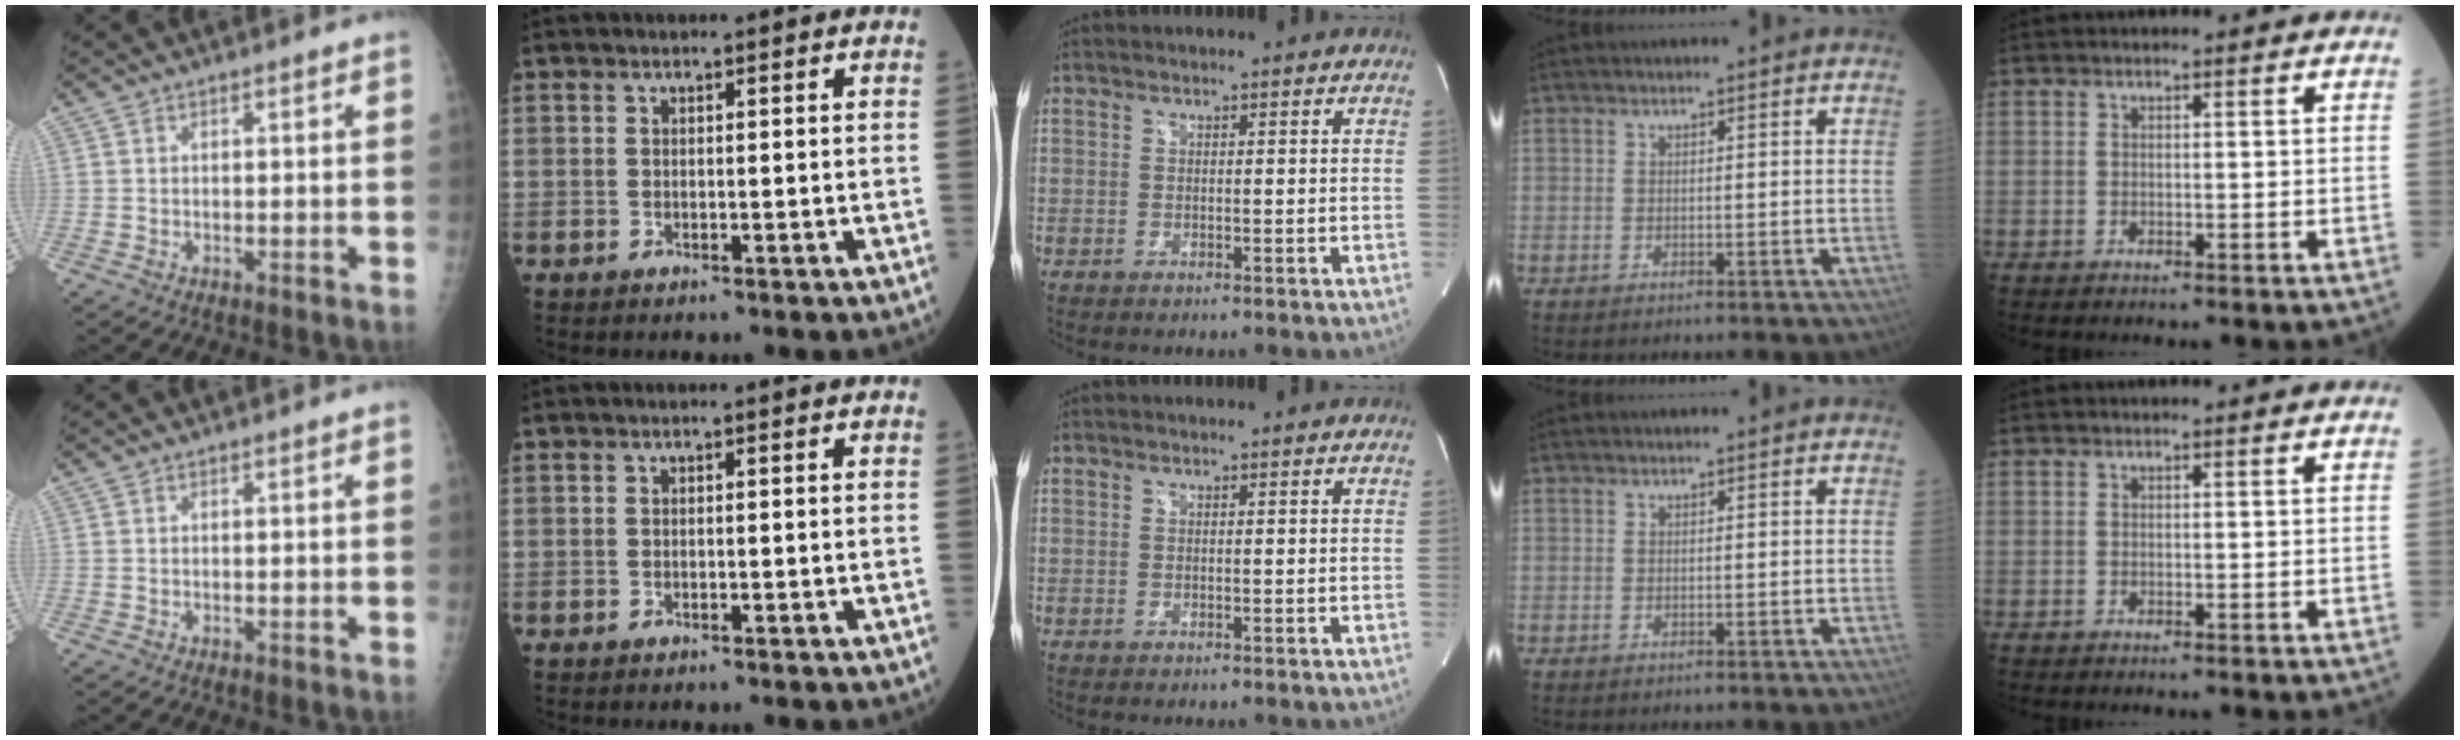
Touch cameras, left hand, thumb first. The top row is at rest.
{}